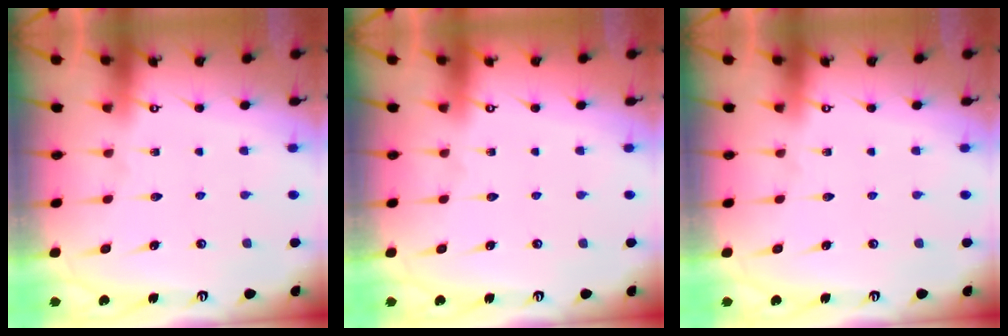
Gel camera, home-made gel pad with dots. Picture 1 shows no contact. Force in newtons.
{"total": 0.0}
{"total": 0.0}